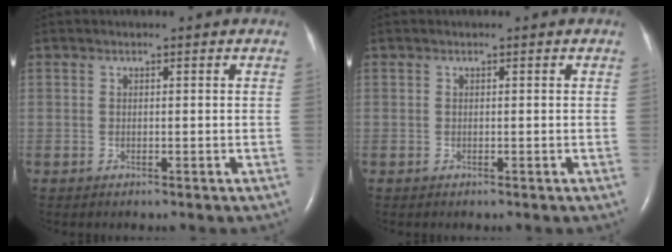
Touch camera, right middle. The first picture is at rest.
{"total": 0.0}